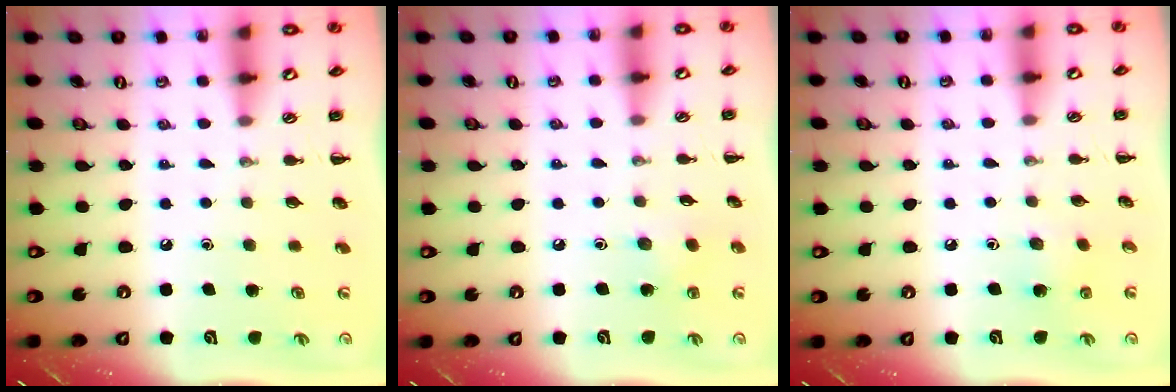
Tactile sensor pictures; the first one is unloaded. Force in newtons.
{"total": 5.1, "press": 4.8, "slide": 1.6}
{"total": 3.7, "press": 3.5, "slide": 1.0}